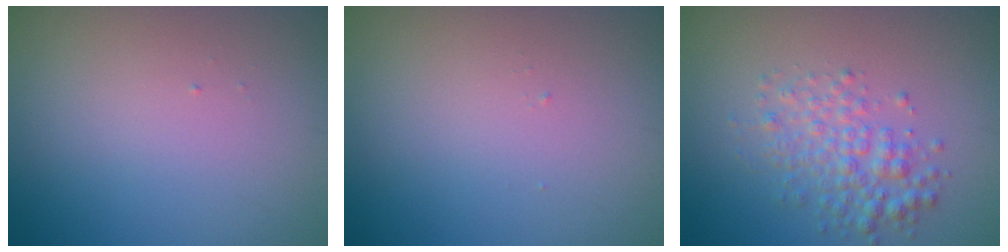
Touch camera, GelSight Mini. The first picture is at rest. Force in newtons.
{"total": 0.0}
{"total": 3.3, "press": 3.3, "slide": 0.1}